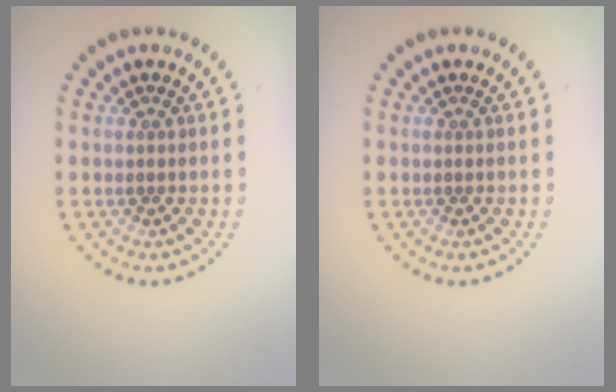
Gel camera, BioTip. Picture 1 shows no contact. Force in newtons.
{"total": 0.0}